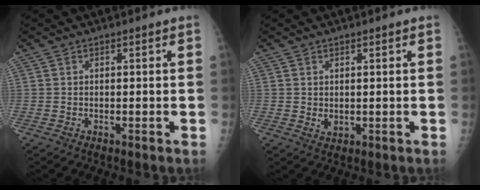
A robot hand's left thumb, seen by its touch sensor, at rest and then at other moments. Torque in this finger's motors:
{"motor_torque": [-0.20, 0.20, -0.26, 0.08, 0.00]}